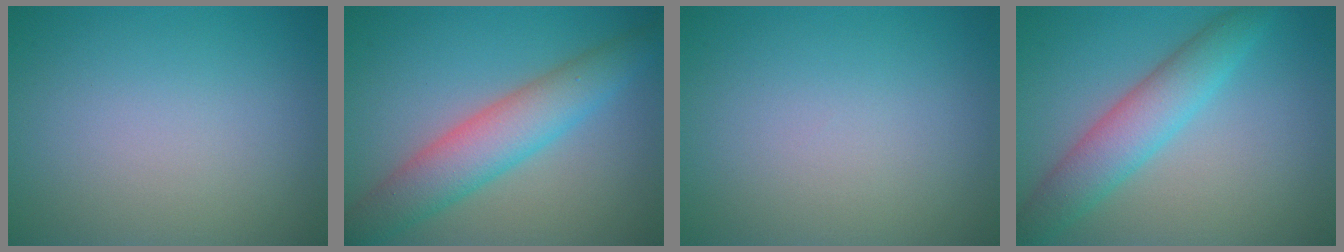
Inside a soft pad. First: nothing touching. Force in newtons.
{"total": 5.7, "press": 5.7, "slide": 0.2}
{"total": 0.0}
{"total": 4.7, "press": 4.7, "slide": 0.2}